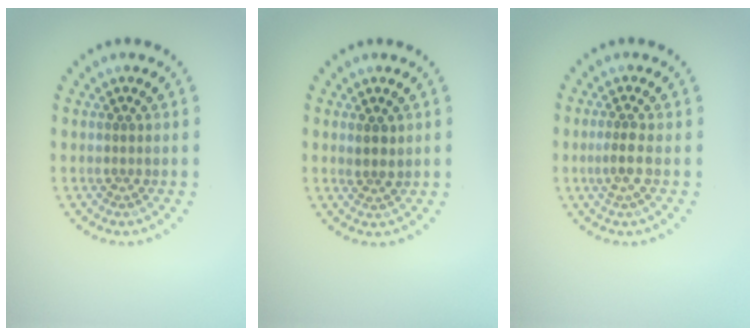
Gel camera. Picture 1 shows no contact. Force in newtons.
{"total": 1.5, "press": 1.3, "slide": 0.6}
{"total": 1.5, "press": 1.3, "slide": 0.8}